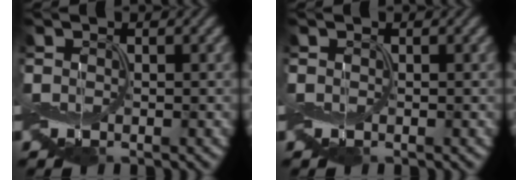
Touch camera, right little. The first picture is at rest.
{"total": 0.0}